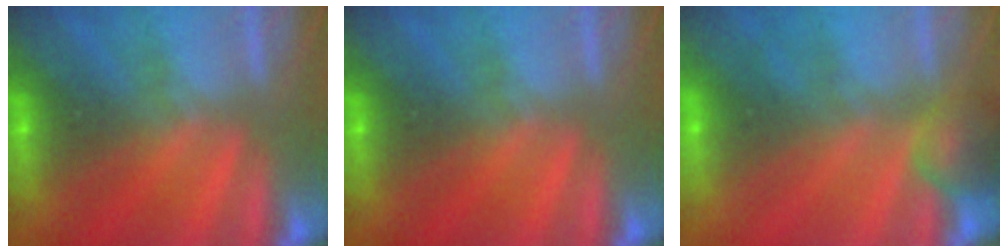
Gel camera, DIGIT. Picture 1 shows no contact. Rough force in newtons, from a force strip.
{"total": 0.0}
{"total": 2.5}